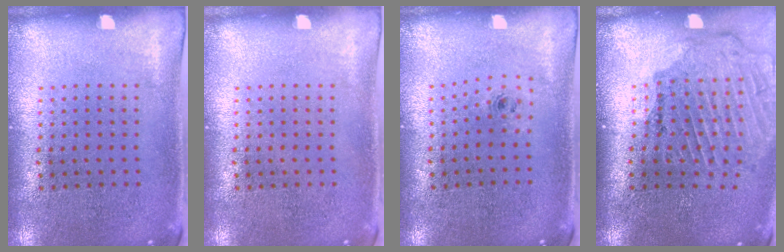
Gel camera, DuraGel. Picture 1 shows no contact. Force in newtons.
{"total": 0.0}
{"total": 0.5, "press": 0.2, "slide": 0.5}
{"total": 1.9, "press": 1.8, "slide": 0.3}